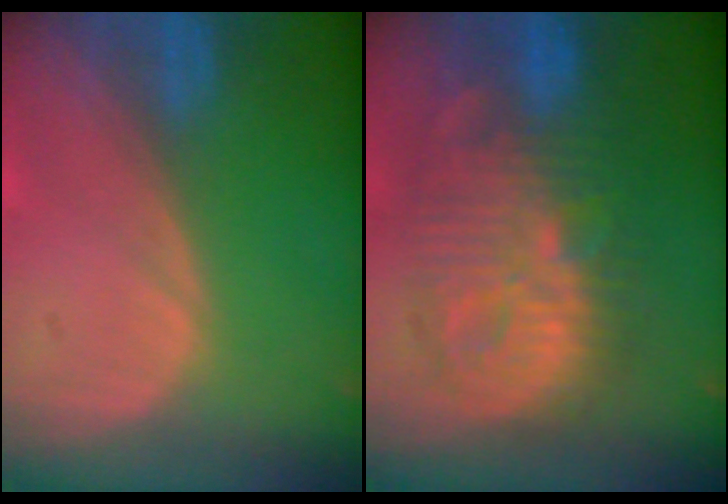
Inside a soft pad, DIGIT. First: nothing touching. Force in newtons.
{"total": 11.6, "press": 11.5, "slide": 0.8}